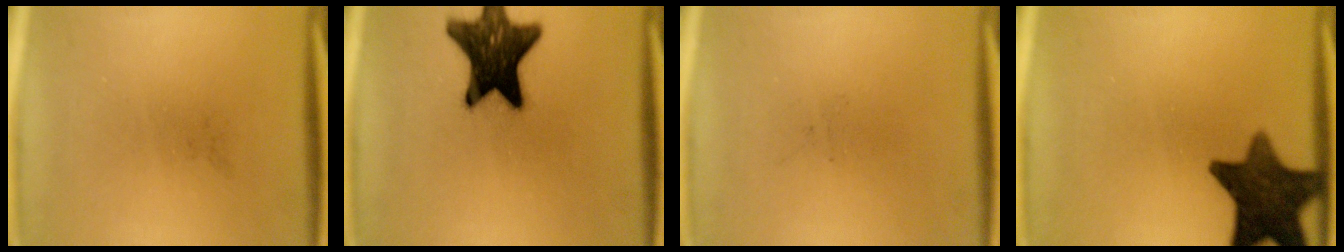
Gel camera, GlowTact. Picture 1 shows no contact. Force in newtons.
{"total": 16.7}
{"total": 0.0}
{"total": 12.7}